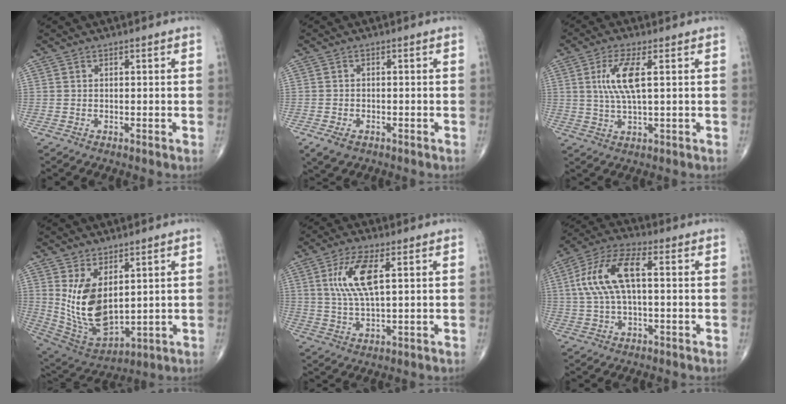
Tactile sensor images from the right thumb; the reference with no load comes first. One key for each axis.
{"total": 3.3, "fx": -1.8, "fy": 2.0, "fz": 2.0, "tx": -0.036, "ty": 0.000, "tz": -0.024}
{"total": 7.4, "fx": 1.7, "fy": 1.8, "fz": 7.0, "tx": -0.159, "ty": -0.004, "tz": 0.036}
{"total": 13.4, "fx": 3.2, "fy": 7.2, "fz": 10.9, "tx": -0.192, "ty": -0.024, "tz": 0.087}
{"total": 9.3, "fx": 2.7, "fy": 3.0, "fz": 8.4, "tx": -0.180, "ty": -0.006, "tz": 0.057}
{"total": 12.2, "fx": 1.6, "fy": 5.1, "fz": 11.0, "tx": -0.238, "ty": 0.036, "tz": 0.028}